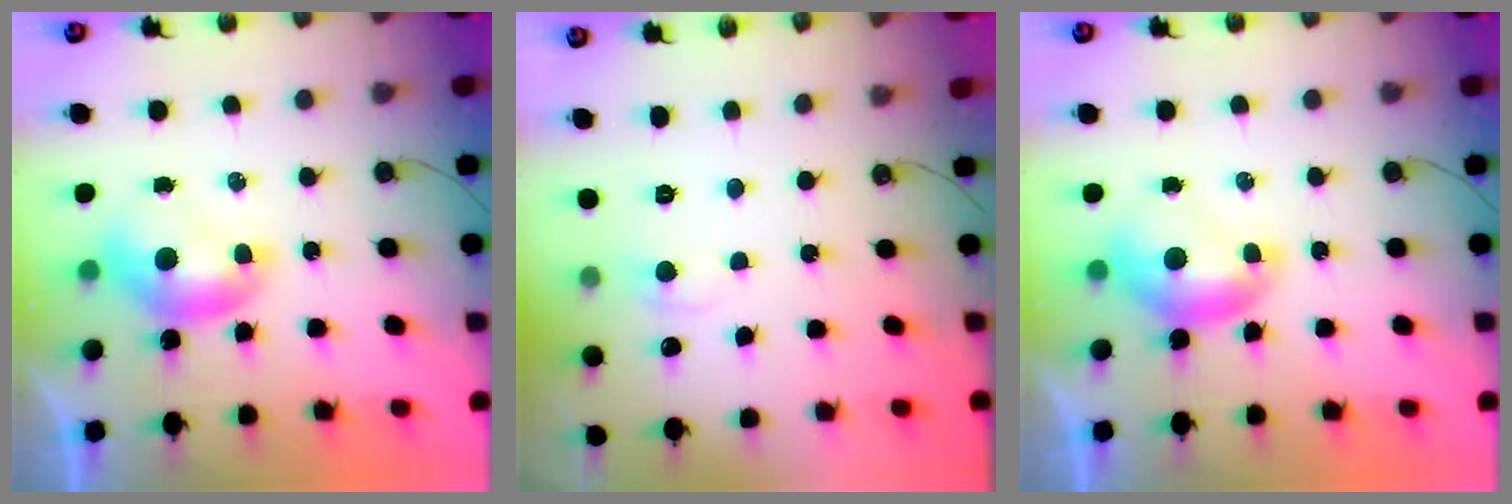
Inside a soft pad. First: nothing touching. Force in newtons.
{"total": 0.6, "press": 0.6, "slide": 0.2}
{"total": 0.0}